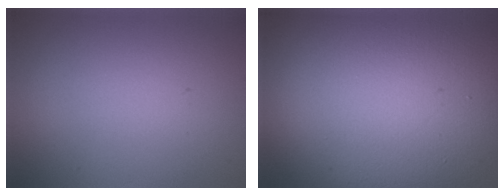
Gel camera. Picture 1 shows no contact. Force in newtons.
{"total": 18.1, "press": 18.1, "slide": 1.5}